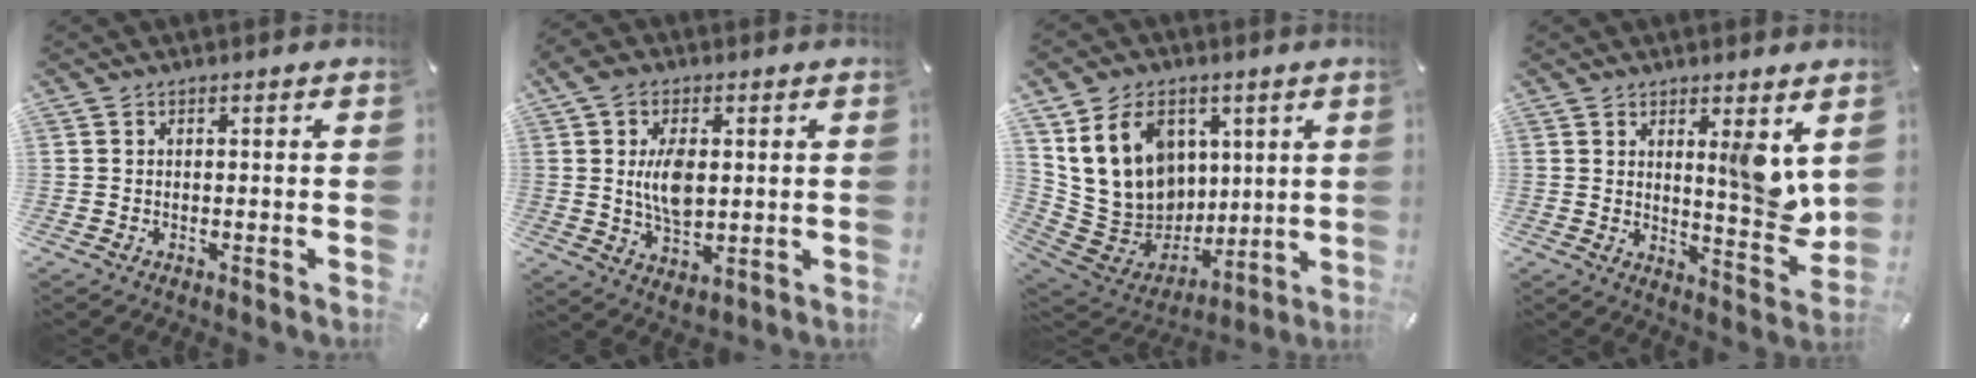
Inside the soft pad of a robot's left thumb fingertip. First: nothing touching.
{"total": 11.2, "force": [1.6, 7.2, 8.4], "torque": [-0.178, 0.002, 0.026]}
{"total": 18.4, "force": [6.7, 14.9, 8.4], "torque": [-0.154, -0.031, 0.142]}
{"total": 8.6, "force": [3.6, 2.3, 7.5], "torque": [-0.090, -0.038, 0.054]}